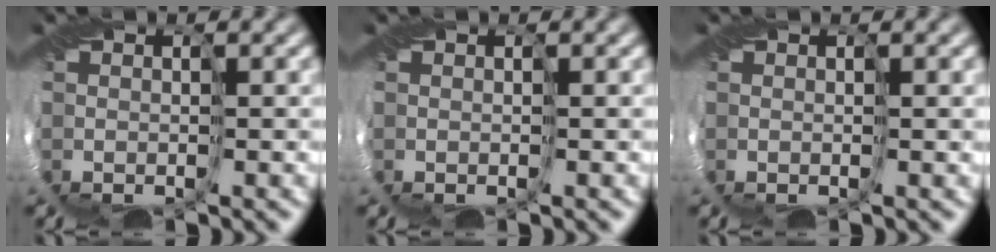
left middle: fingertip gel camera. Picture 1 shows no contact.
{"total": 0.0}
{"total": 0.7, "force": [0.3, -0.2, 0.6], "torque": [-0.007, 0.003, 0.004]}